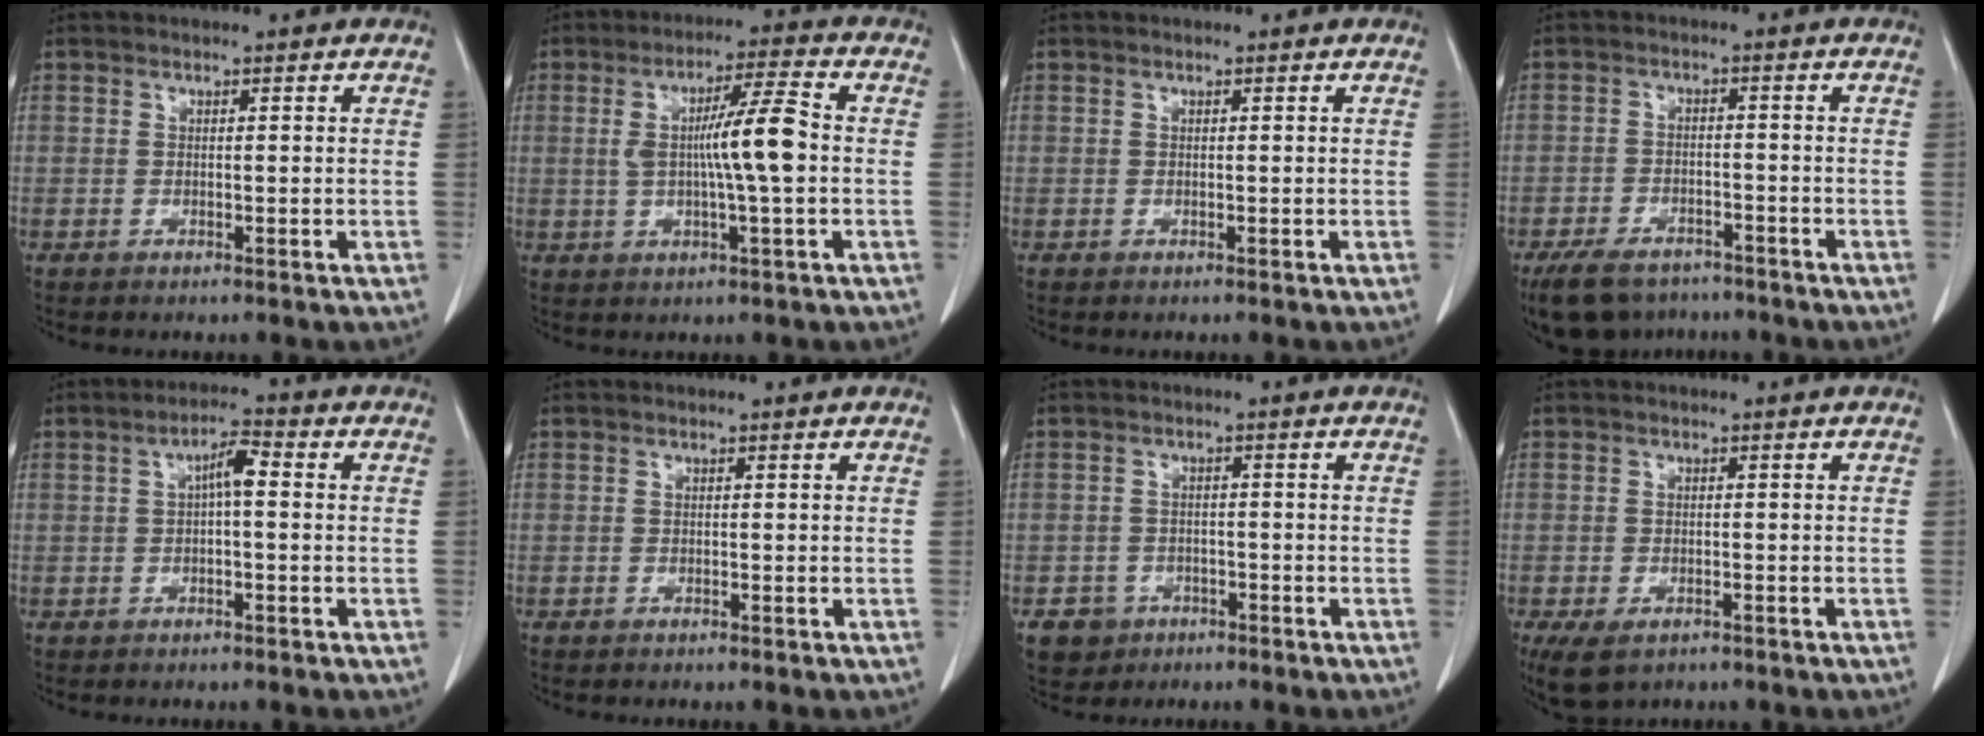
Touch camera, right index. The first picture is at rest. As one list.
[{"total": 9.0, "force": [0.0, 0.4, 9.0], "torque": [-0.159, 0.011, -0.003]}, {"total": 0.0}, {"total": 9.9, "force": [-7.7, 4.8, 3.8], "torque": [-0.064, -0.005, -0.117]}, {"total": 3.8, "force": [0.3, 0.8, 3.7], "torque": [-0.062, 0.013, 0.002]}, {"total": 0.0}, {"total": 4.0, "force": [-2.1, 3.5, 0.2], "torque": [0.001, 0.012, -0.029]}, {"total": 5.0, "force": [-3.2, 2.8, 2.7], "torque": [-0.049, -0.008, -0.047]}]